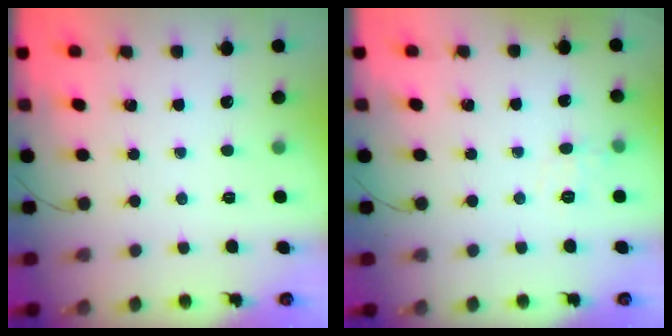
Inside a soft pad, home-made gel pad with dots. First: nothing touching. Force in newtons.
{"total": 5.5, "press": 5.3, "slide": 1.4}